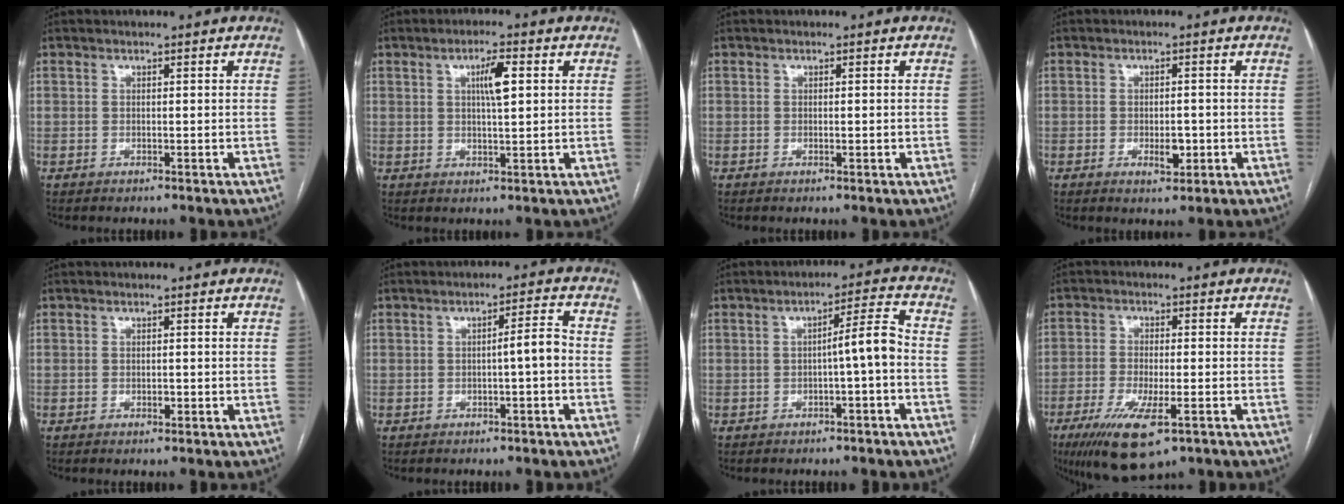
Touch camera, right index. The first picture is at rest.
{"total": 4.5, "force": [1.3, 0.7, 4.3], "torque": [-0.076, 0.004, 0.022]}
{"total": 0.7, "force": [-0.1, 0.1, 0.6], "torque": [-0.012, -0.003, 0.000]}
{"total": 3.2, "force": [-0.9, 1.4, 2.7], "torque": [-0.043, -0.001, -0.009]}
{"total": 0.8, "force": [-0.2, 0.4, 0.6], "torque": [-0.010, -0.001, -0.004]}
{"total": 3.3, "force": [-0.7, 0.1, 3.2], "torque": [-0.043, 0.008, -0.011]}
{"total": 4.9, "force": [-1.1, -0.1, 4.8], "torque": [-0.067, 0.014, -0.017]}
{"total": 10.9, "force": [-6.1, 2.8, 8.6], "torque": [-0.156, -0.025, -0.097]}